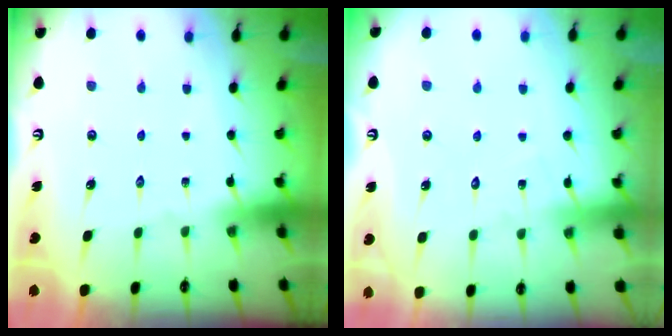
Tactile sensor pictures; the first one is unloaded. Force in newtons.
{"total": 5.5, "press": 5.5, "slide": 0.3}